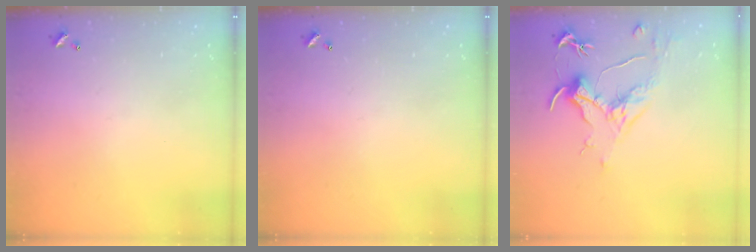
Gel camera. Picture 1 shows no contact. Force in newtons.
{"total": 0.0}
{"total": 1.6, "press": 1.4, "slide": 0.7}